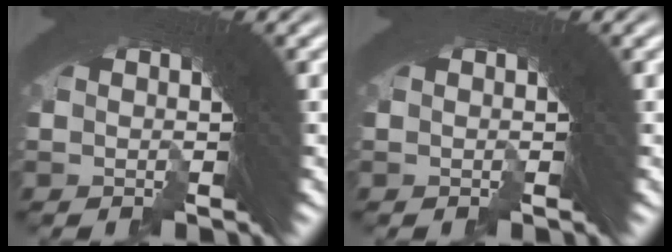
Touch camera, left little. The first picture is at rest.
{"total": 0.0}